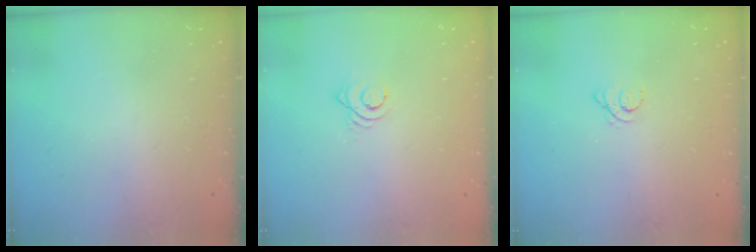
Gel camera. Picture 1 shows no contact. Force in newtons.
{"total": 2.7, "press": 2.7, "slide": 0.3}
{"total": 1.4, "press": 1.4, "slide": 0.2}